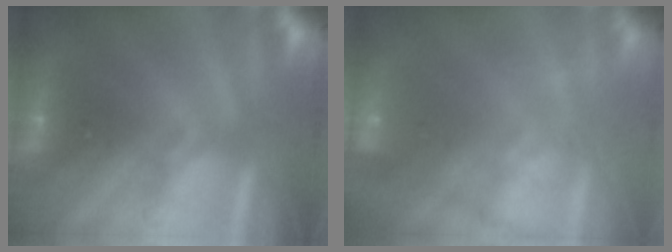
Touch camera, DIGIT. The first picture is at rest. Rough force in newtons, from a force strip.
{"total": 3.0}